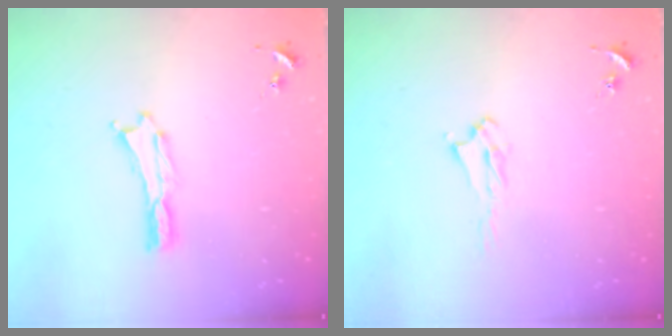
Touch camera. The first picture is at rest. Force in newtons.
{"total": 2.2, "press": 2.2, "slide": 0.4}